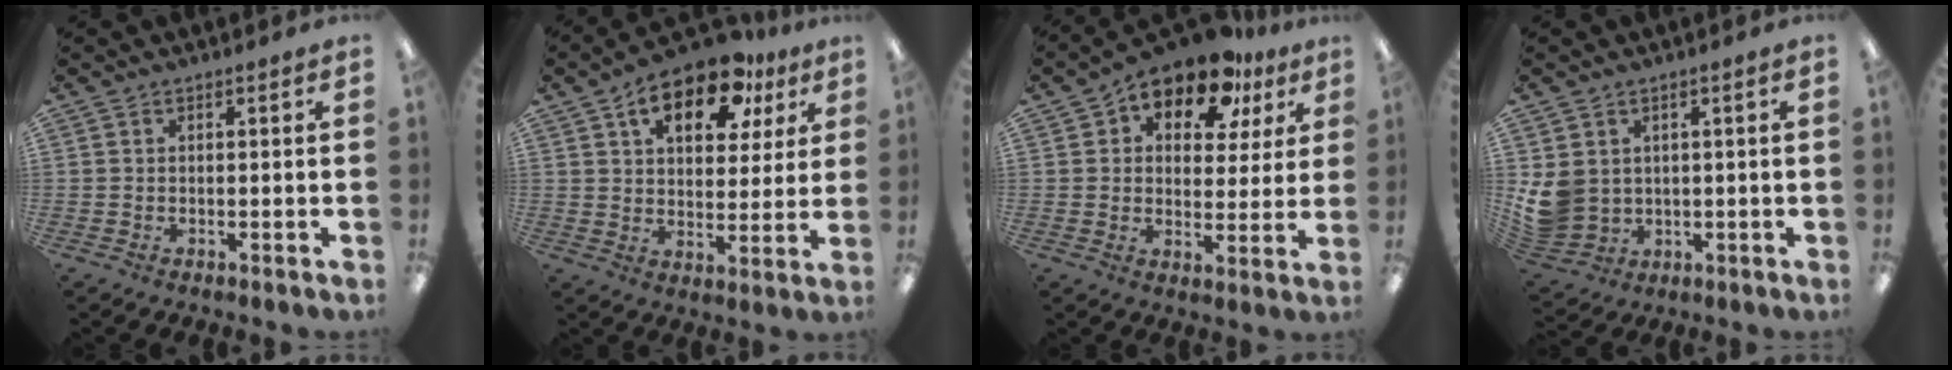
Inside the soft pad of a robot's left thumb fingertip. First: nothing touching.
{"total": 14.8, "force": [8.8, 7.8, 9.0], "torque": [-0.128, -0.038, 0.151]}
{"total": 12.1, "force": [8.6, 6.0, 6.0], "torque": [-0.105, -0.049, 0.152]}
{"total": 7.5, "force": [1.5, 6.7, 3.1], "torque": [-0.086, -0.007, 0.034]}